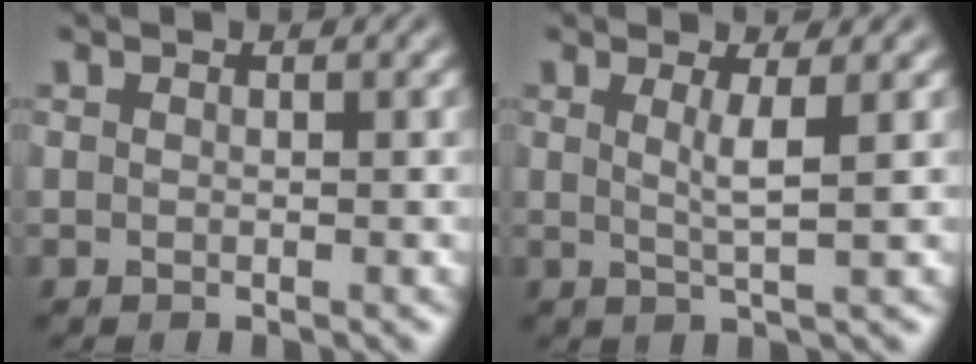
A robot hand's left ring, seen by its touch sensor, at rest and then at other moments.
{"total": 2.4, "force": [0.6, 0.4, 2.3], "torque": [-0.039, -0.005, 0.007]}